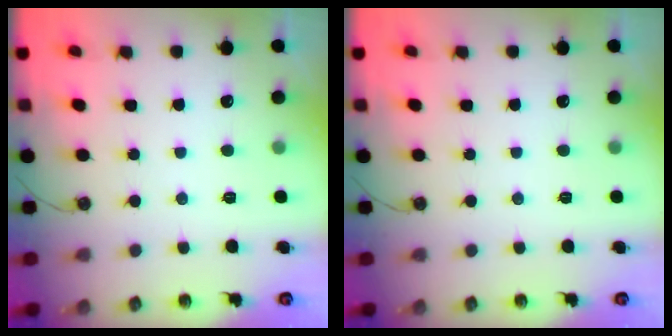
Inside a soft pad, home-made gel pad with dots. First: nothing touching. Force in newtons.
{"total": 0.0}